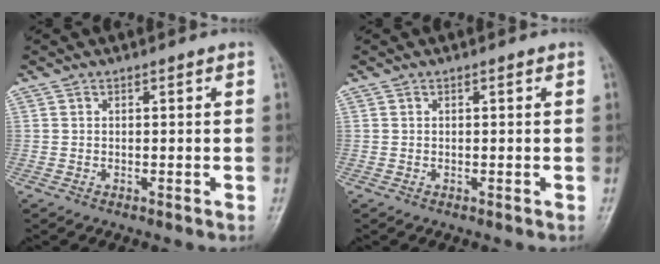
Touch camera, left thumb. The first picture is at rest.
{"total": 0.0}